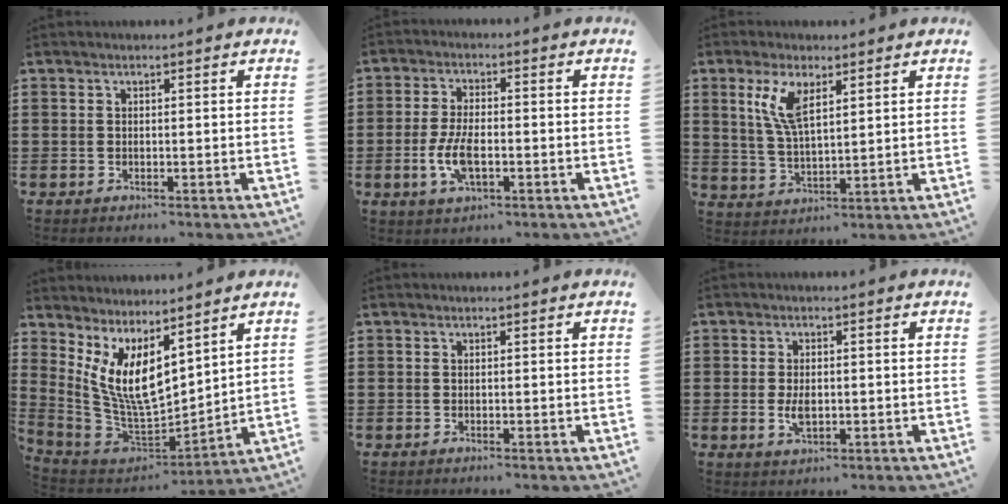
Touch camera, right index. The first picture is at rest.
{"total": 5.9, "force": [-1.5, 2.6, 5.1], "torque": [-0.113, -0.002, -0.030]}
{"total": 6.9, "force": [3.1, 2.5, 5.6], "torque": [-0.120, 0.005, 0.054]}
{"total": 9.4, "force": [4.6, 3.9, 7.2], "torque": [-0.177, -0.038, 0.085]}
{"total": 0.0}
{"total": 2.5, "force": [-0.3, 1.0, 2.2], "torque": [-0.047, -0.003, -0.007]}